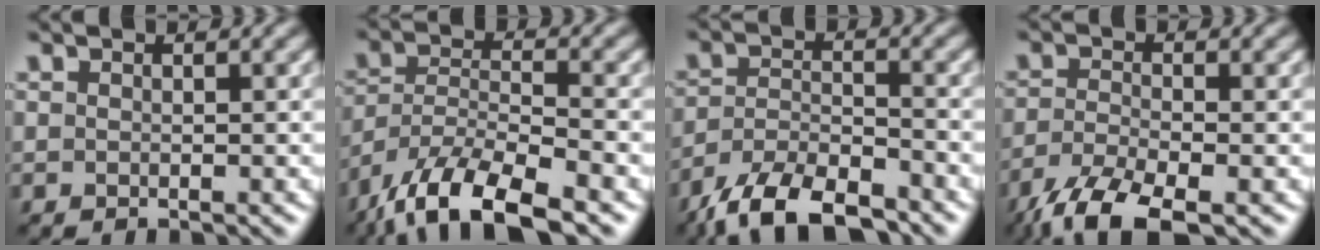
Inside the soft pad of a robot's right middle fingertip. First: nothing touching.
{"total": 10.6, "force": [-8.1, 3.1, 6.1], "torque": [-0.112, -0.005, -0.153]}
{"total": 7.9, "force": [-6.4, 2.4, 3.9], "torque": [-0.069, -0.003, -0.124]}
{"total": 6.3, "force": [-4.7, 1.8, 3.9], "torque": [-0.088, -0.016, -0.097]}